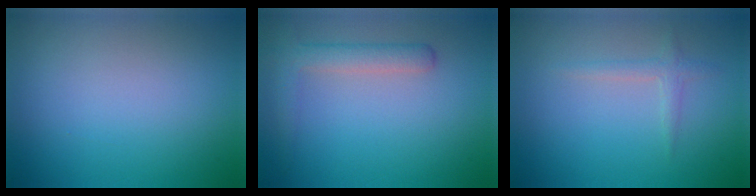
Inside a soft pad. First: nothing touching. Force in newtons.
{"total": 2.8, "press": 2.8, "slide": 0.2}
{"total": 1.3, "press": 1.3, "slide": 0.0}